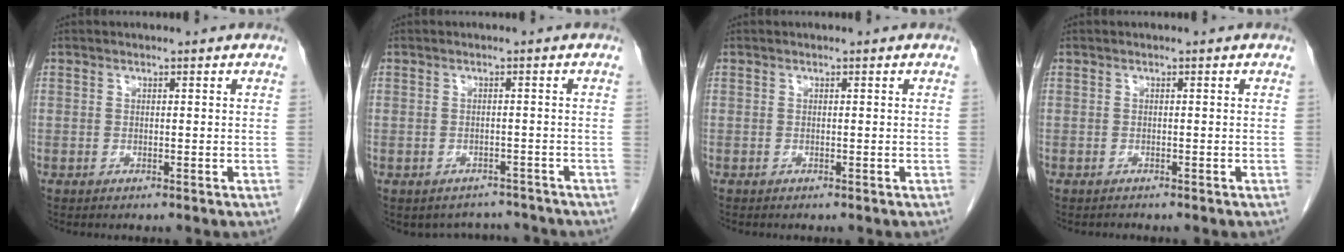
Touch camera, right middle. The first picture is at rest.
{"total": 4.2, "force": [-3.8, 1.7, -0.4], "torque": [0.008, 0.016, -0.046]}
{"total": 0.0}
{"total": 0.0}